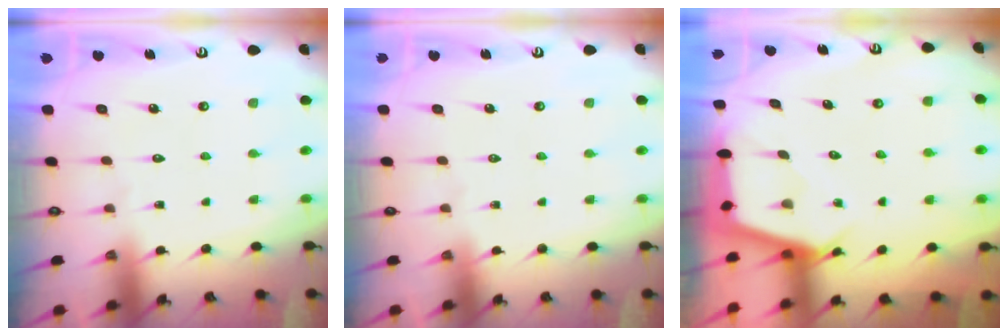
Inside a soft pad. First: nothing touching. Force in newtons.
{"total": 0.0}
{"total": 2.9, "press": 2.9, "slide": 0.3}